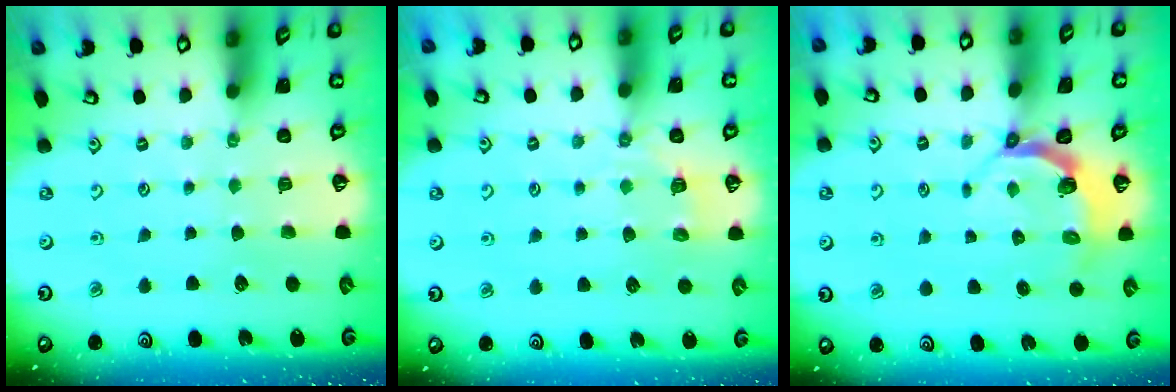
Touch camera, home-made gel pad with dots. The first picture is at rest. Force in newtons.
{"total": 3.9, "press": 3.6, "slide": 1.5}
{"total": 4.5, "press": 3.5, "slide": 3.0}